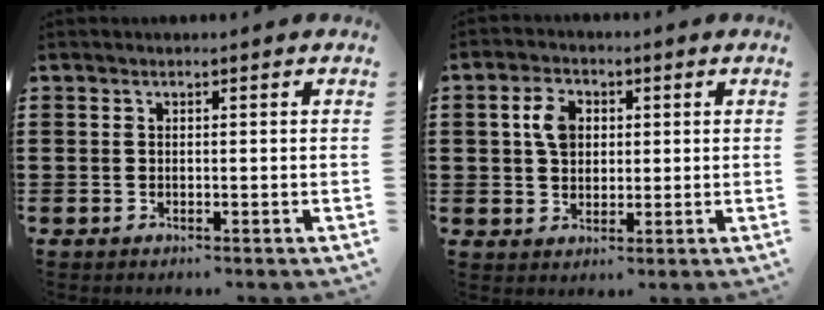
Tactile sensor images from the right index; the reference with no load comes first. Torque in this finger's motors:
{"motor_torque": [0.24, -0.03, 0.19, 0.05]}